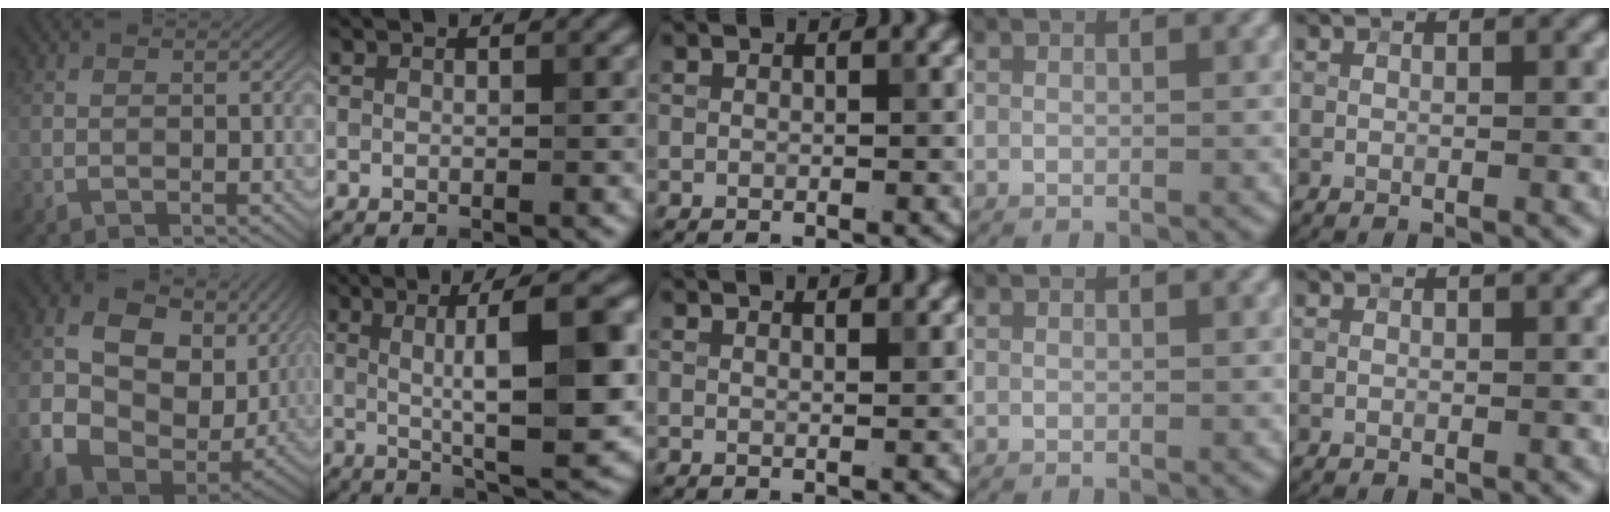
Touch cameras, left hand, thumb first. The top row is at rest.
{"thumb": {"total": 16.5, "force": [1.9, 12.1, 11.0], "torque": [-0.221, -0.023, 0.062]}, "index": {"total": 11.2, "force": [1.3, 2.5, 10.9], "torque": [-0.143, 0.010, 0.025]}, "middle": {"total": 4.2, "force": [3.1, 1.7, 2.3], "torque": [0.001, 0.029, 0.006]}}